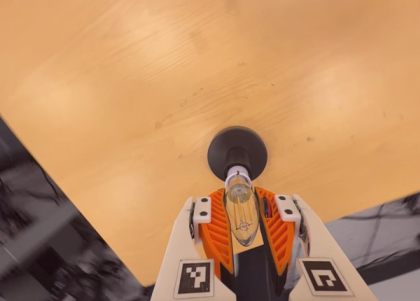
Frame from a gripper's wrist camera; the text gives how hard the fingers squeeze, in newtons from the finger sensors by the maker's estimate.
{"total": 19.5, "left": 20.2, "right": 18.8}